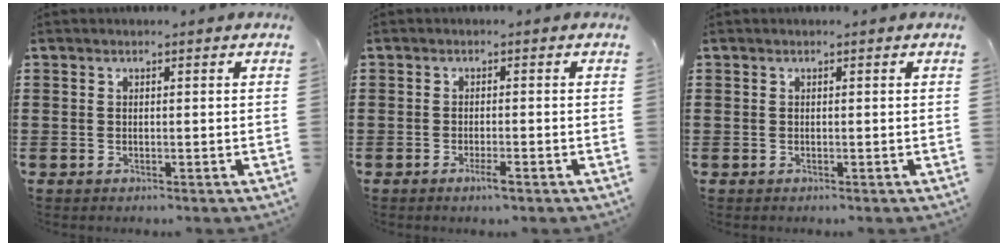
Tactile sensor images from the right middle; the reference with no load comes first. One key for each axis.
{"total": 2.0, "fx": -1.1, "fy": 0.2, "fz": 1.6, "tx": -0.026, "ty": -0.001, "tz": -0.020}
{"total": 0.0}